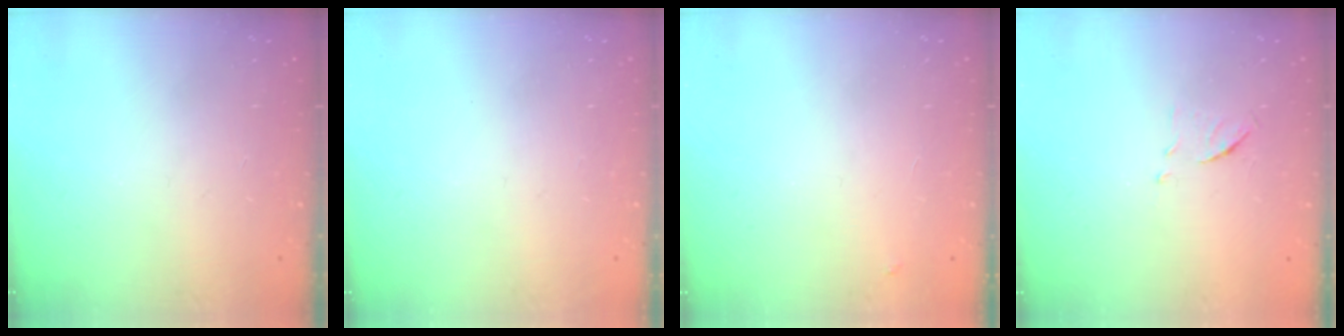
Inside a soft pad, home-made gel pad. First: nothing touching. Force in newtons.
{"total": 0.0}
{"total": 3.8, "press": 3.8, "slide": 0.2}
{"total": 5.9, "press": 5.9, "slide": 0.5}